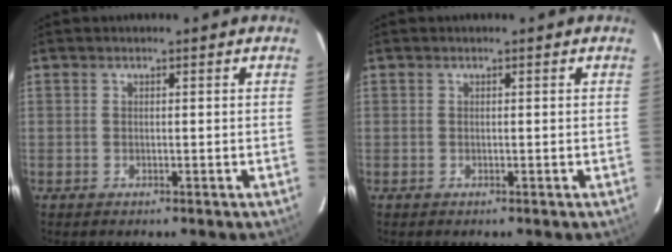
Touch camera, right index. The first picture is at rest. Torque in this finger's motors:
{"motor_torque": [0.00, 0.00, 0.02, 0.00]}